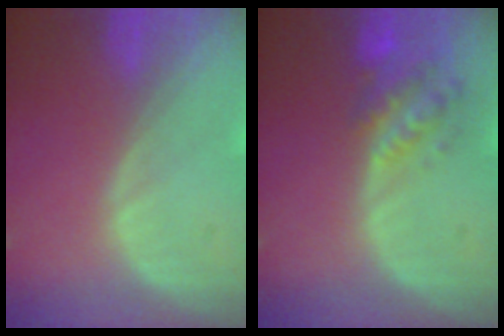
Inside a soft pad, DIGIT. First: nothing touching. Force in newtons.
{"total": 6.3, "press": 5.8, "slide": 2.5}